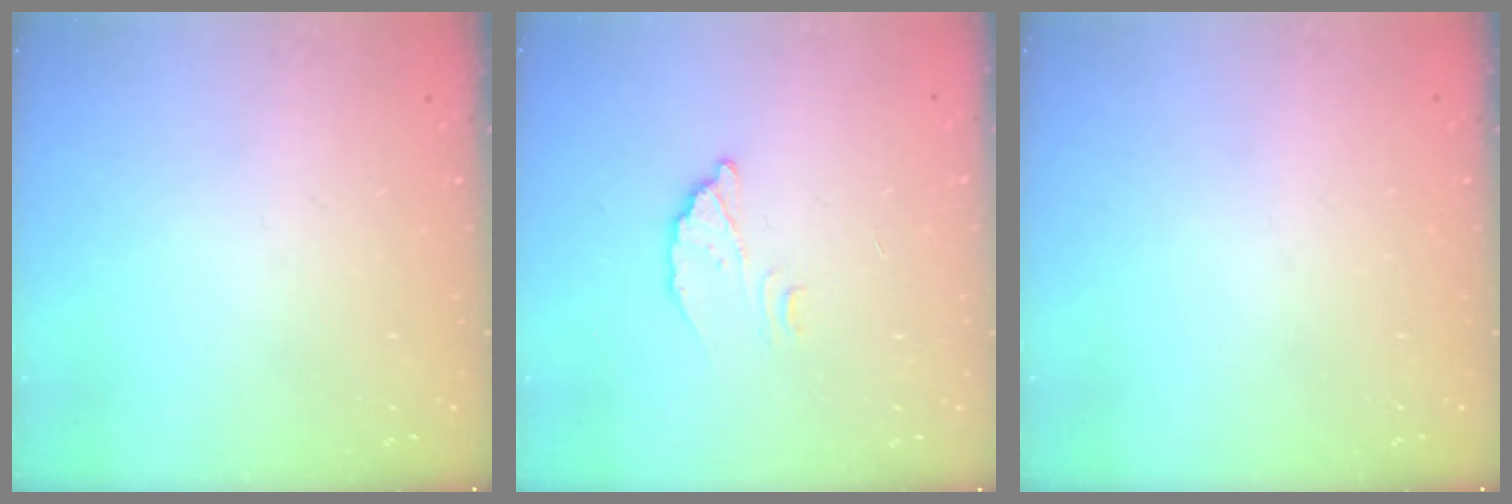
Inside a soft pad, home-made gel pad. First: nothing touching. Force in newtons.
{"total": 3.8, "press": 3.8, "slide": 0.3}
{"total": 0.0}